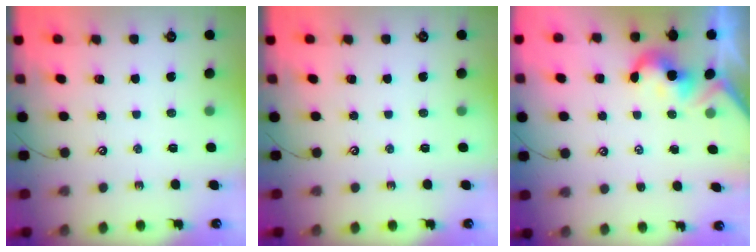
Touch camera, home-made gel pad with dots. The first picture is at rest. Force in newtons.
{"total": 0.0}
{"total": 2.1, "press": 2.0, "slide": 0.5}